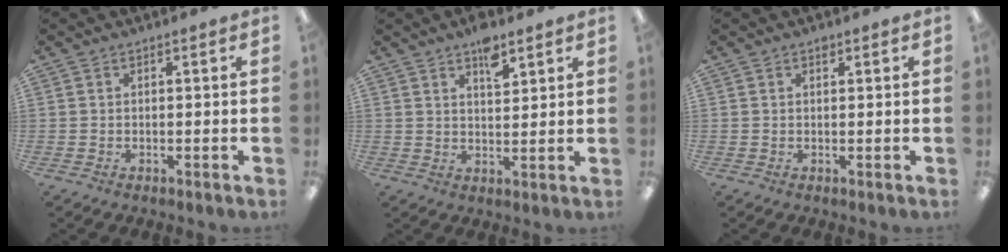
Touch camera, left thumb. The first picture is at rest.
{"total": 6.5, "force": [4.5, 2.7, 3.7], "torque": [-0.043, -0.026, 0.074]}
{"total": 1.2, "force": [0.9, 0.5, 0.6], "torque": [-0.005, -0.002, 0.015]}